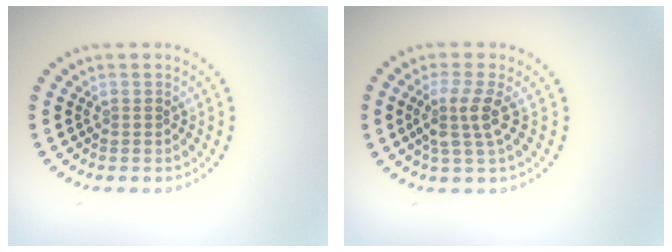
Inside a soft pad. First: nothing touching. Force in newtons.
{"total": 2.9, "press": 2.2, "slide": 1.8}